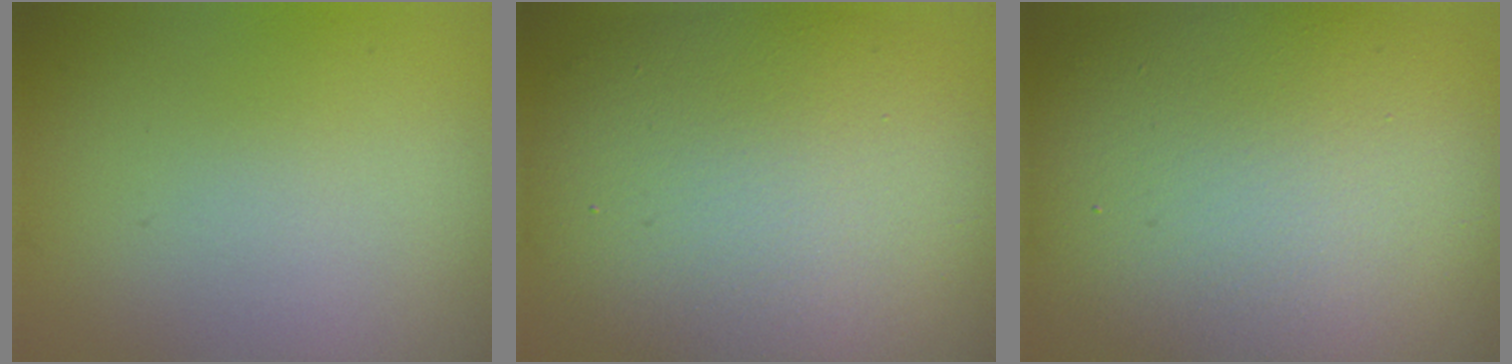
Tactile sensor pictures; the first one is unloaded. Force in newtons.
{"total": 12.9, "press": 12.9, "slide": 0.9}
{"total": 16.5, "press": 16.5, "slide": 0.9}